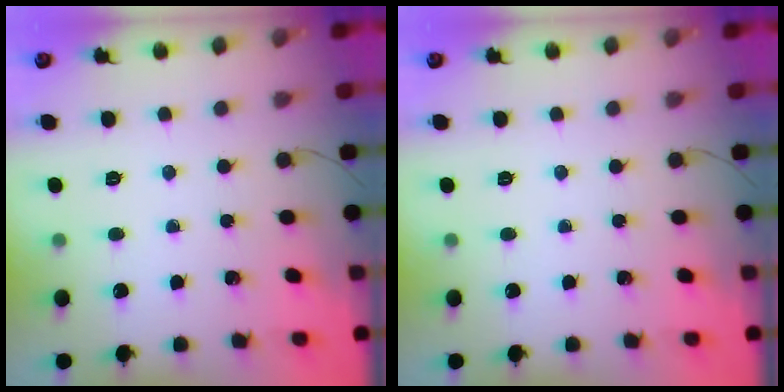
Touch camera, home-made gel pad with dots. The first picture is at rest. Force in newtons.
{"total": 0.0}